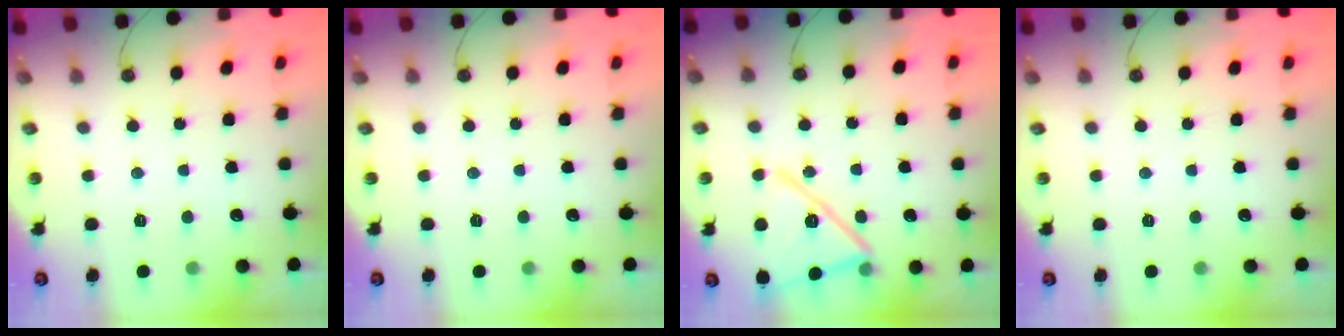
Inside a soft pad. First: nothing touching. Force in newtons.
{"total": 0.0}
{"total": 17.6, "press": 17.5, "slide": 0.9}
{"total": 0.0}